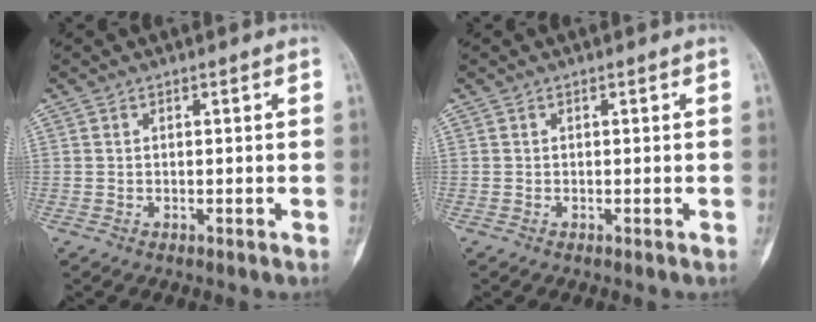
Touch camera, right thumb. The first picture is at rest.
{"total": 0.0}